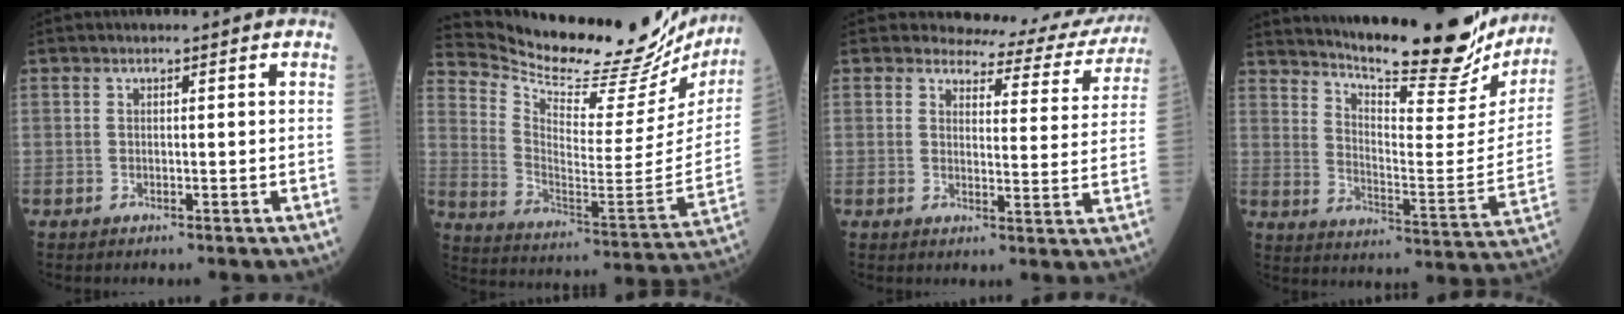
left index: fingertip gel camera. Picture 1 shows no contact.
{"total": 27.1, "force": [25.2, 5.3, 8.5], "torque": [-0.141, -0.091, 0.338]}
{"total": 11.1, "force": [10.6, 3.3, 0.7], "torque": [0.018, -0.037, 0.093]}
{"total": 24.6, "force": [21.7, 4.3, 10.7], "torque": [-0.165, -0.060, 0.285]}